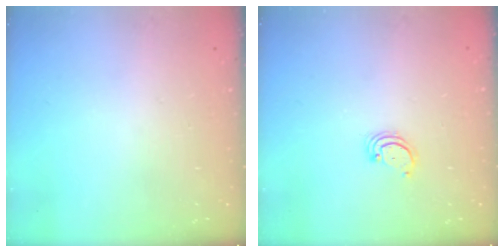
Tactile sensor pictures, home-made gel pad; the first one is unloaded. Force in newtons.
{"total": 2.5, "press": 2.5, "slide": 0.3}